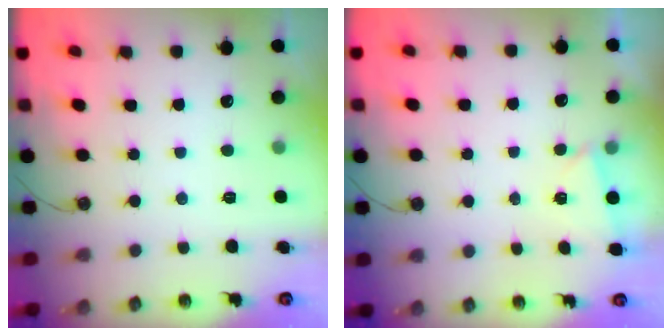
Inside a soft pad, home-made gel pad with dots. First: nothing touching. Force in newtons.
{"total": 0.6, "press": 0.0, "slide": 0.6}